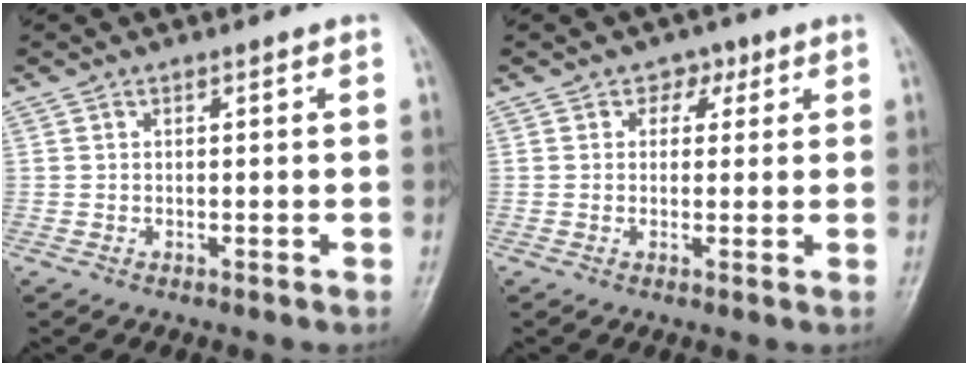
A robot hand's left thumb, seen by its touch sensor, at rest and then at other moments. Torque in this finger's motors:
{"motor_torque": [-0.33, 0.02, -0.08, 0.07, -0.16]}